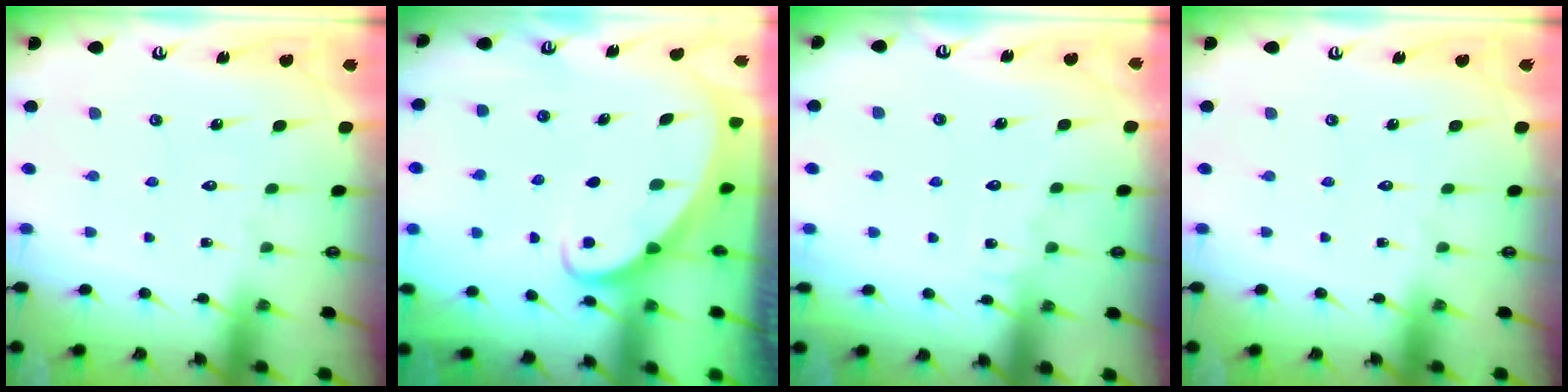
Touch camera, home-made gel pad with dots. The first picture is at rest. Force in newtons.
{"total": 2.5, "press": 2.5, "slide": 0.2}
{"total": 5.6, "press": 5.5, "slide": 0.6}
{"total": 0.0}